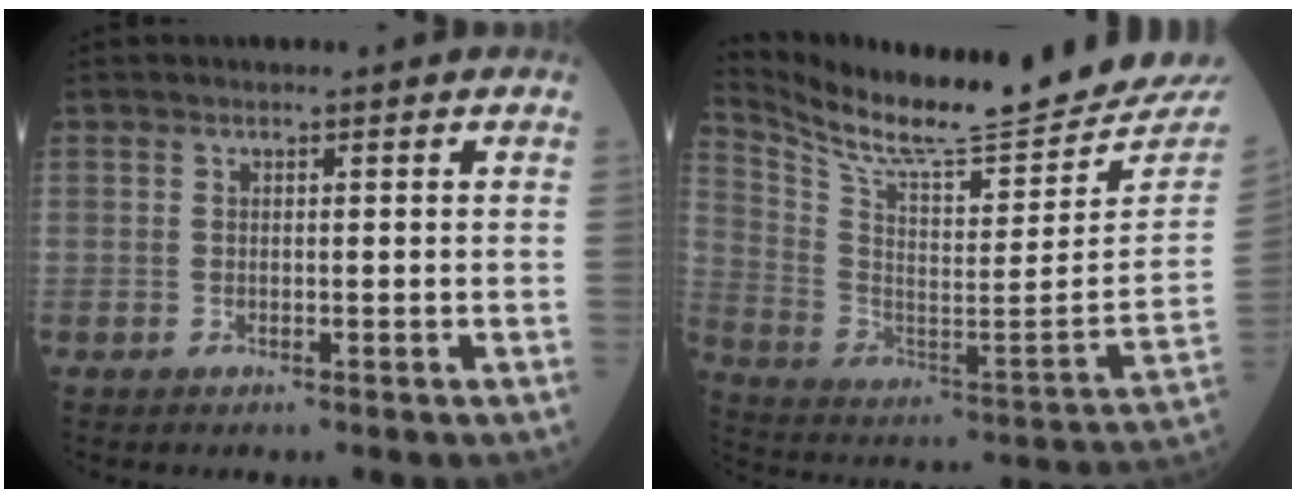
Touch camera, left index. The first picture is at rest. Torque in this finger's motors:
{"motor_torque": [0.44, -0.94, 0.08, 0.04]}